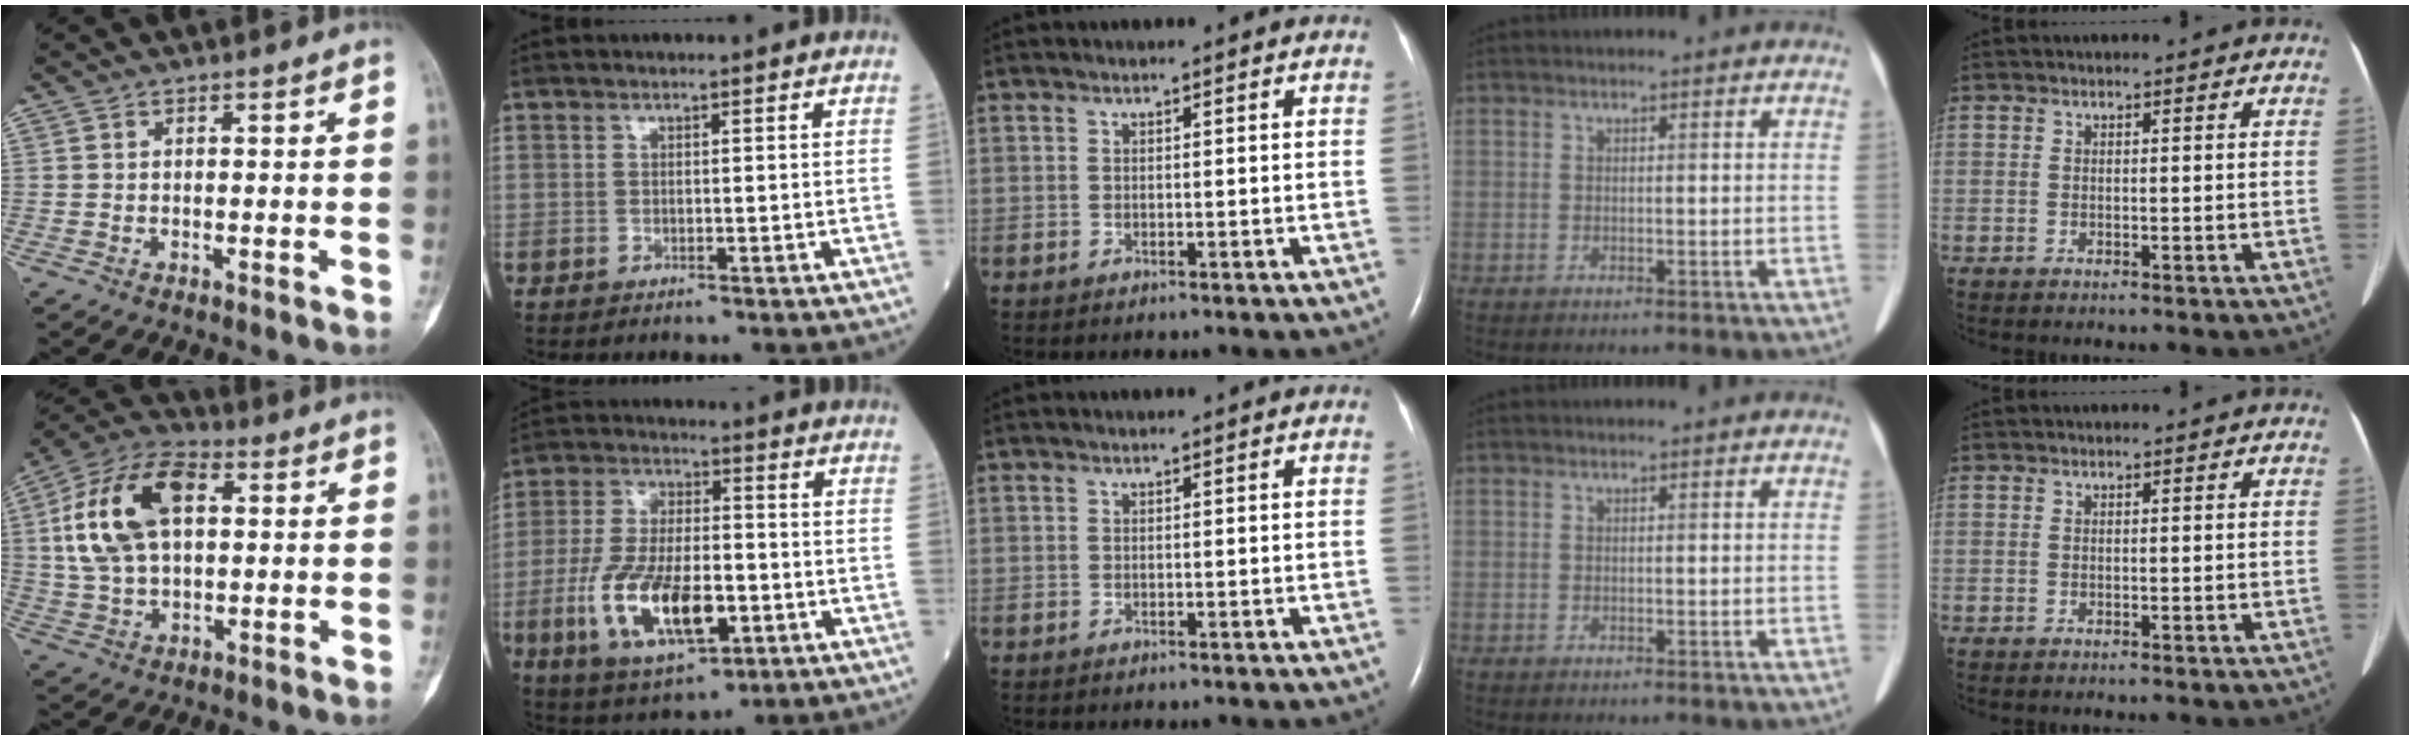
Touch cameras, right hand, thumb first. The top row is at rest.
{"thumb": {"total": 17.7, "force": [3.7, 10.4, 13.8], "torque": [-0.255, 0.020, 0.063]}, "index": {"total": 16.6, "force": [-5.0, 6.6, 14.4], "torque": [-0.299, -0.008, -0.078]}}